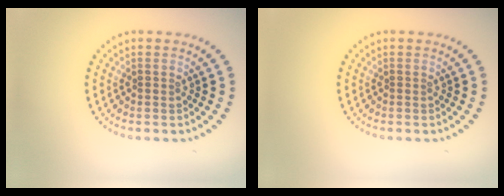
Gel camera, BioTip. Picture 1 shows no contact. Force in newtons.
{"total": 0.0}